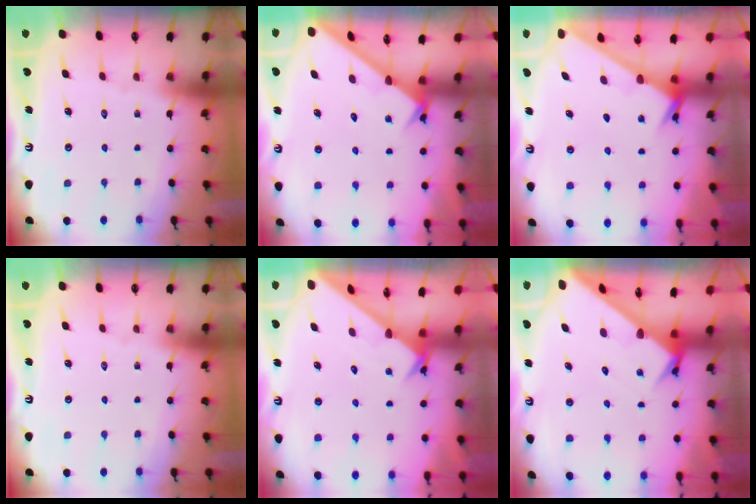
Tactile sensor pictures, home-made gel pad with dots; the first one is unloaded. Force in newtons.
{"total": 2.0, "press": 2.0, "slide": 0.2}
{"total": 2.6, "press": 2.6, "slide": 0.2}
{"total": 0.0}
{"total": 2.5, "press": 2.5, "slide": 0.2}
{"total": 3.6, "press": 3.6, "slide": 0.3}